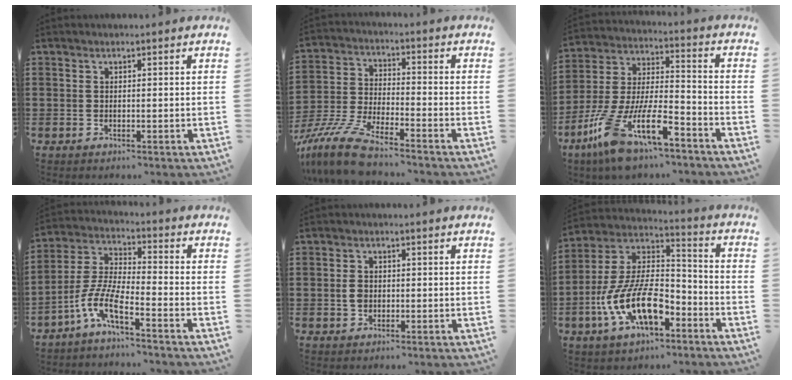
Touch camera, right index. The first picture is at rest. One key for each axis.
{"total": 9.6, "fx": -8.5, "fy": 0.5, "fz": 4.4, "tx": -0.112, "ty": -0.002, "tz": -0.174}
{"total": 13.5, "fx": -8.3, "fy": 4.0, "fz": 9.9, "tx": -0.216, "ty": 0.000, "tz": -0.154}
{"total": 7.6, "fx": -5.1, "fy": 1.2, "fz": 5.4, "tx": -0.148, "ty": -0.020, "tz": -0.108}
{"total": 2.2, "fx": -0.1, "fy": 1.7, "fz": 1.5, "tx": -0.031, "ty": 0.005, "tz": -0.003}
{"total": 13.2, "fx": -6.5, "fy": 5.8, "fz": 9.9, "tx": -0.228, "ty": -0.001, "tz": -0.126}